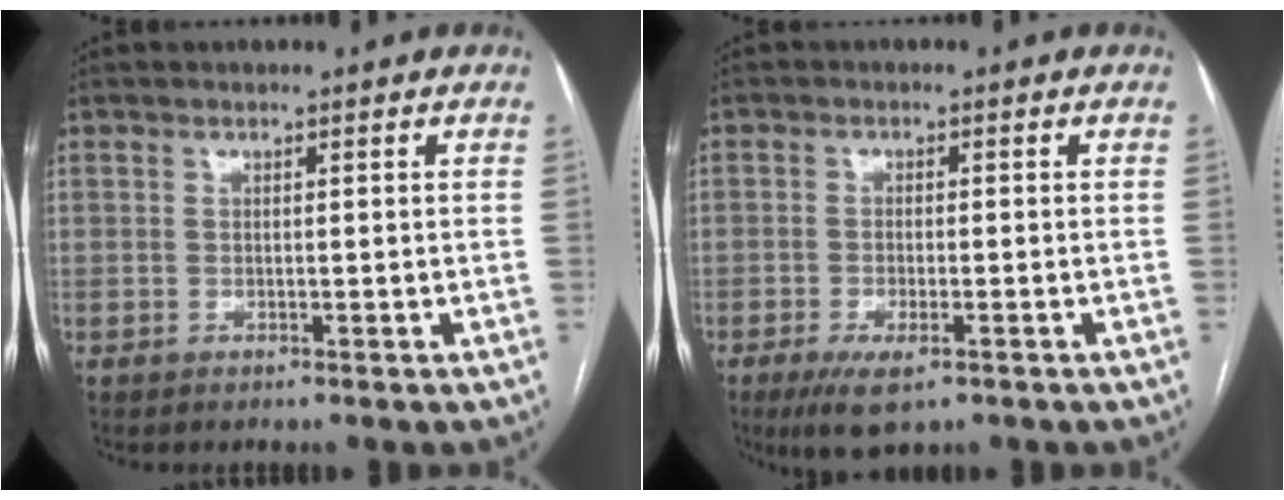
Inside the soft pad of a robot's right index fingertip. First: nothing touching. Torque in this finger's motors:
{"motor_torque": [0.86, -0.22, 0.32, 0.07]}